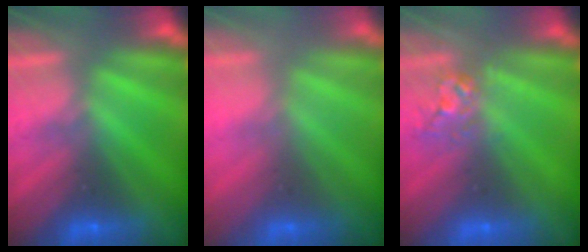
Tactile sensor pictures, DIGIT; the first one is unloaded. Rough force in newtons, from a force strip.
{"total": 2.8}
{"total": 2.6}